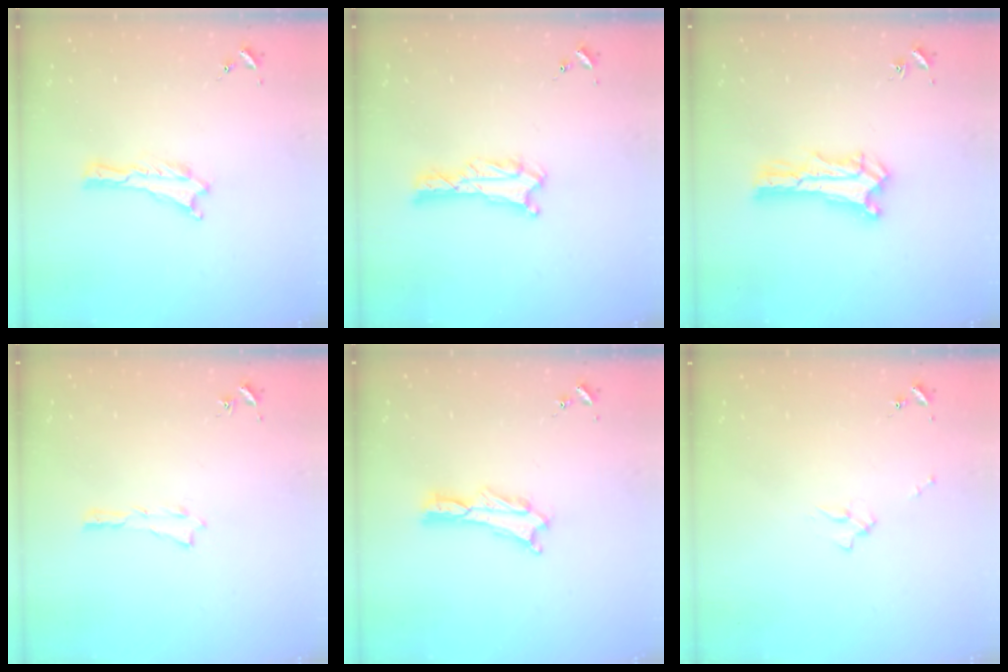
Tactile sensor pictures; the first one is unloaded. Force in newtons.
{"total": 1.4, "press": 1.4, "slide": 0.1}
{"total": 1.5, "press": 1.5, "slide": 0.2}
{"total": 0.0}
{"total": 1.1, "press": 1.1, "slide": 0.2}
{"total": 1.7, "press": 1.6, "slide": 0.2}